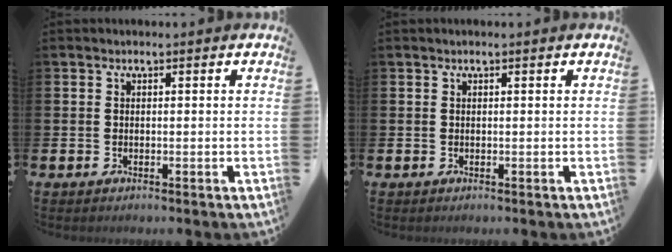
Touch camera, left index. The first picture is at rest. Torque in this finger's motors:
{"motor_torque": [0.71, -1.14, -0.07, 0.01]}